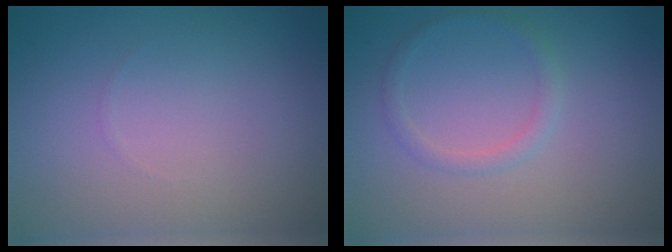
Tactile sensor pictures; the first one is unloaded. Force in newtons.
{"total": 1.4, "press": 1.4, "slide": 0.1}